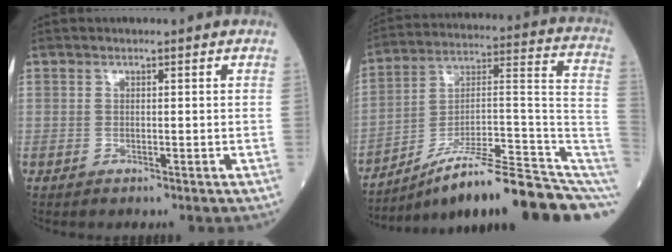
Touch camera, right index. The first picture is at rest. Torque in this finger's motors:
{"motor_torque": [0.09, -2.05, 0.55, 0.09]}